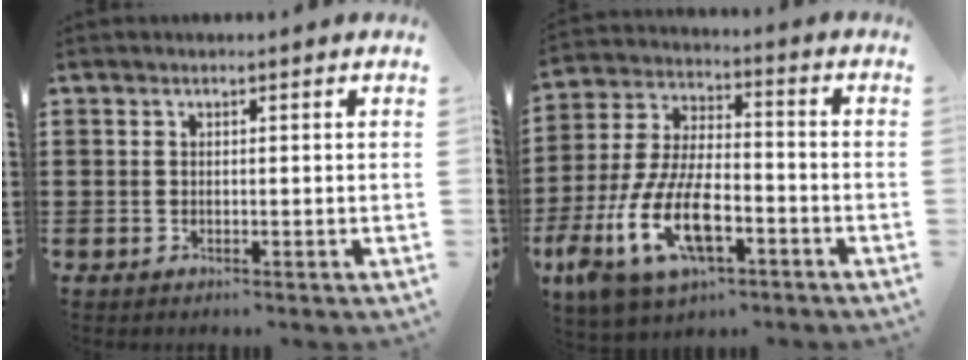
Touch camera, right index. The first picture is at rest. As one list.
[{"total": 13.2, "force": [-5.7, 6.1, 10.3], "torque": [-0.239, -0.001, -0.109]}]